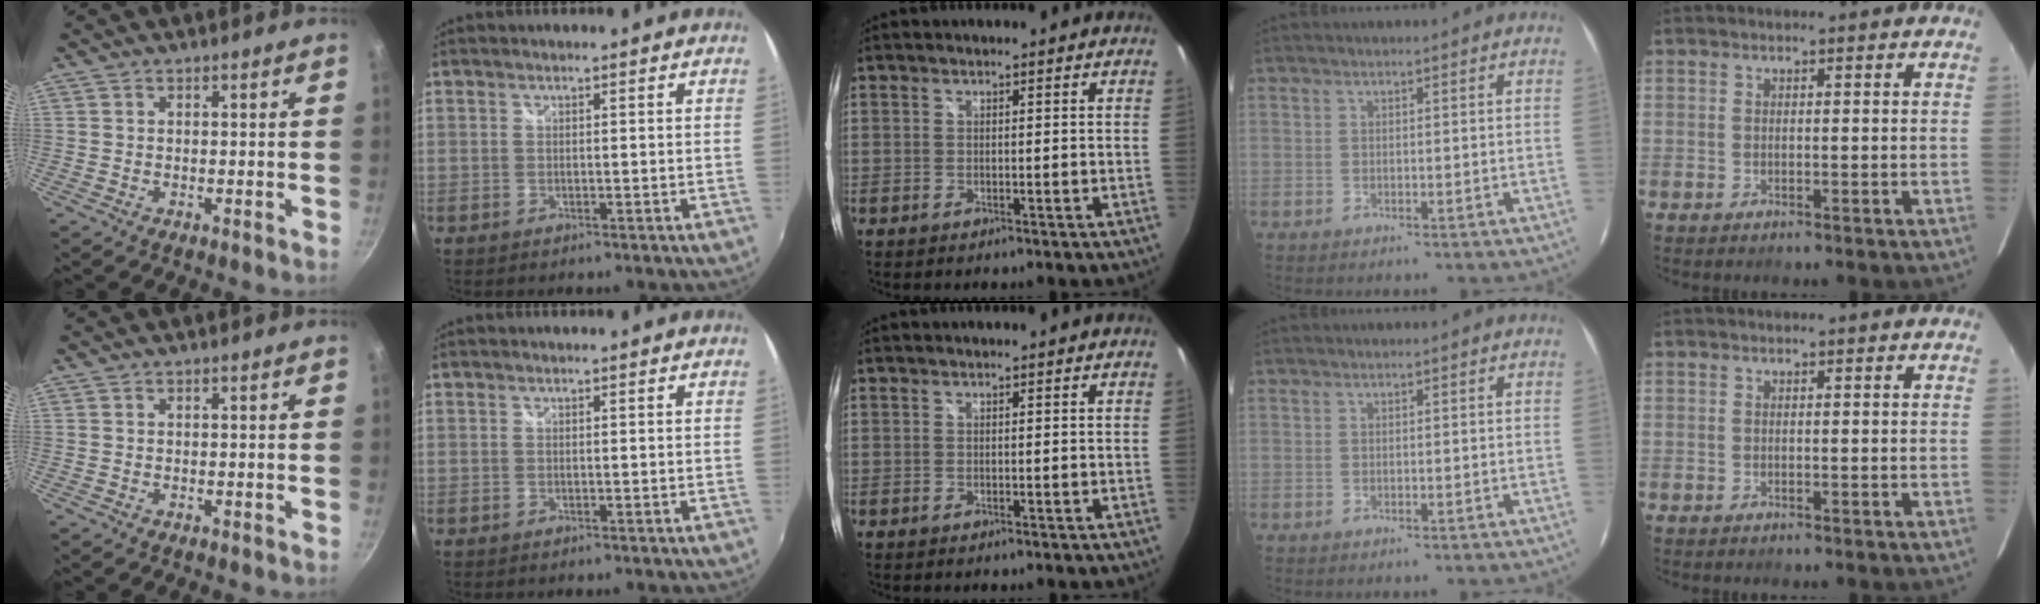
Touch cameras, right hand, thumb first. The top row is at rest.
{}